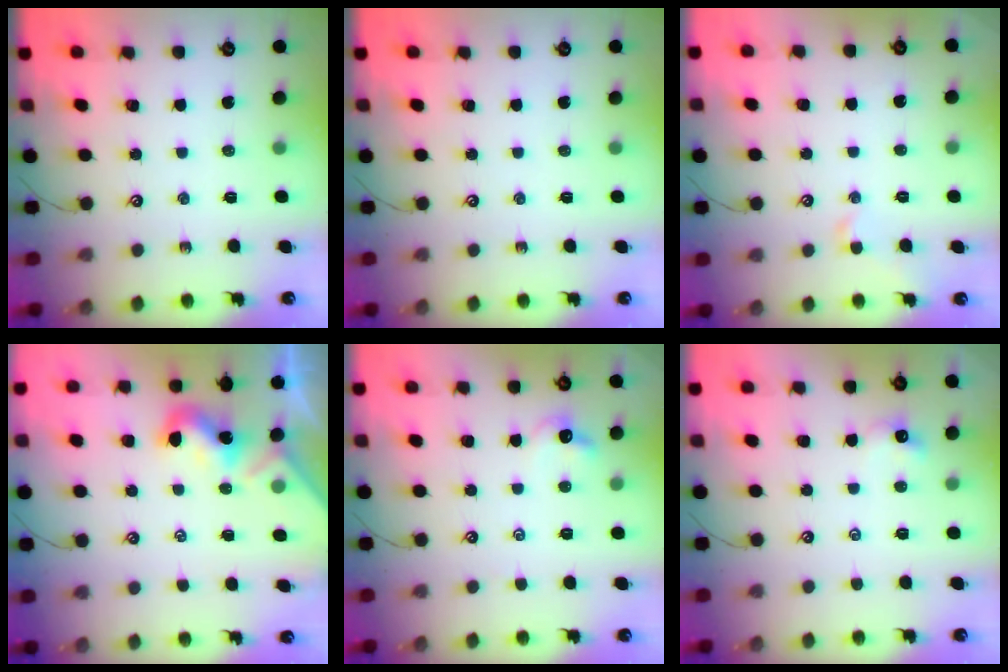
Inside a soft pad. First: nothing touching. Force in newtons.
{"total": 0.0}
{"total": 1.0, "press": 0.9, "slide": 0.4}
{"total": 1.8, "press": 1.8, "slide": 0.5}
{"total": 2.5, "press": 2.4, "slide": 0.6}
{"total": 1.3, "press": 1.2, "slide": 0.4}